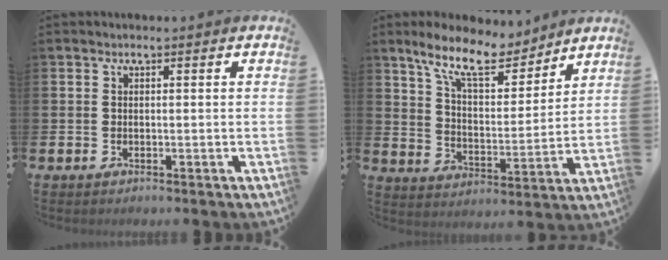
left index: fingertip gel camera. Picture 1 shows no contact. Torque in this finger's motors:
{"motor_torque": [1.14, -1.01, 0.58, 0.21]}